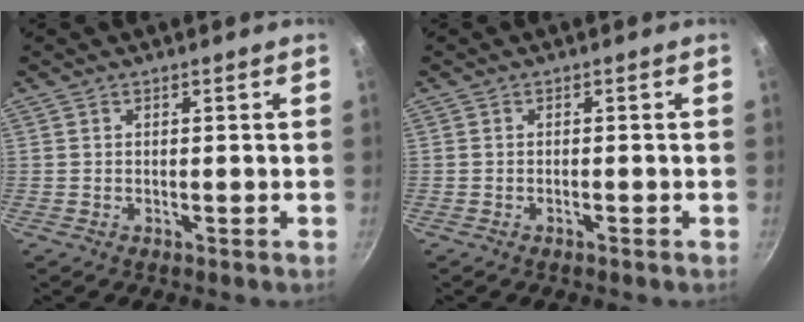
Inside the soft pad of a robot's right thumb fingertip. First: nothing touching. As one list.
[{"total": 0.7, "force": [-0.5, 0.1, 0.4], "torque": [-0.012, 0.005, -0.010]}]